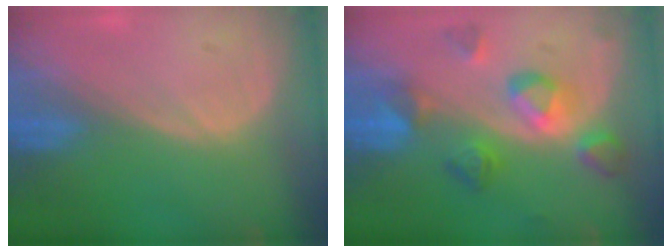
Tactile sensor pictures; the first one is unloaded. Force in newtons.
{"total": 7.5, "press": 7.5, "slide": 0.7}